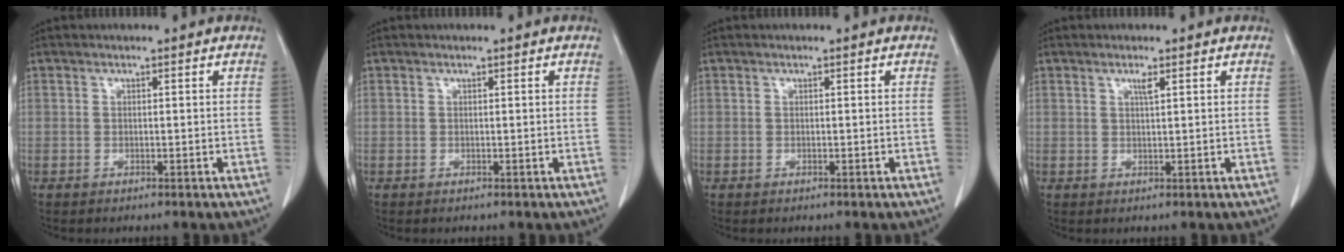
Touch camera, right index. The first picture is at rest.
{"total": 0.0}
{"total": 0.0}
{"total": 1.3, "force": [0.7, -0.1, 1.1], "torque": [-0.023, -0.001, 0.013]}